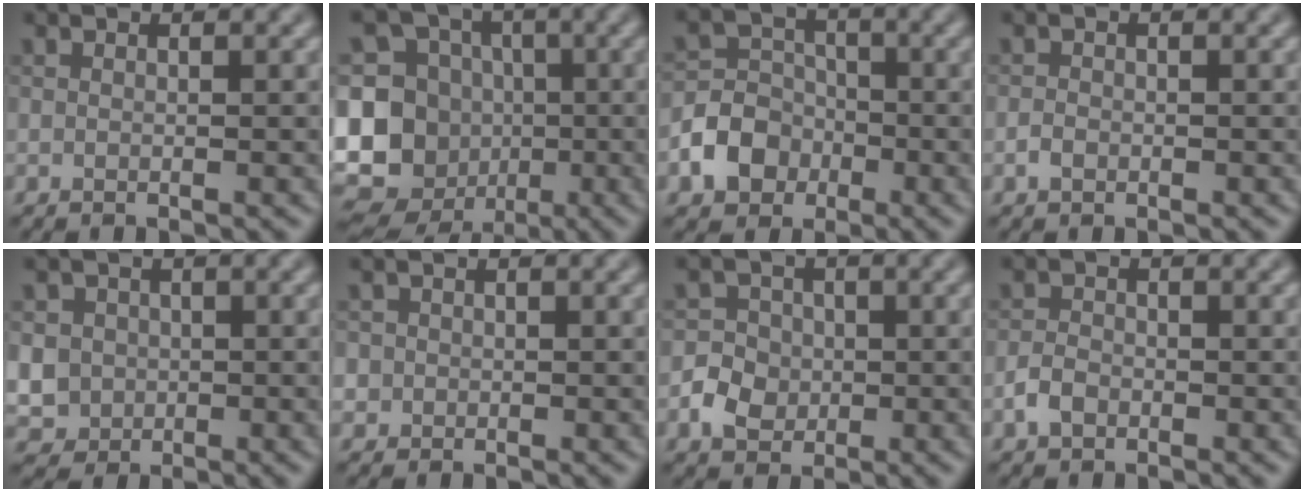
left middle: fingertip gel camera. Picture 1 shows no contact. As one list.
[{"total": 17.8, "force": [-5.1, 16.3, 5.0], "torque": [-0.131, -0.016, -0.091]}, {"total": 5.4, "force": [-2.2, 4.5, 2.0], "torque": [-0.018, -0.001, -0.061]}, {"total": 1.0, "force": [-0.5, 0.7, 0.5], "torque": [-0.008, -0.001, -0.012]}, {"total": 4.9, "force": [-0.3, 4.7, 1.4], "torque": [-0.027, 0.011, -0.017]}, {"total": 1.2, "force": [-0.1, 1.2, 0.0], "torque": [0.013, -0.003, 0.001]}, {"total": 3.4, "force": [-0.9, 3.1, 1.3], "torque": [-0.008, 0.000, -0.026]}, {"total": 1.8, "force": [-1.0, 1.2, 0.9], "torque": [-0.015, 0.002, -0.024]}]